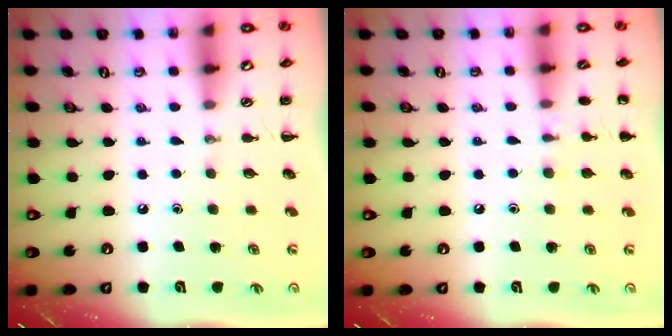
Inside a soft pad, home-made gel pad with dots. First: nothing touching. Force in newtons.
{"total": 5.8, "press": 5.6, "slide": 1.5}